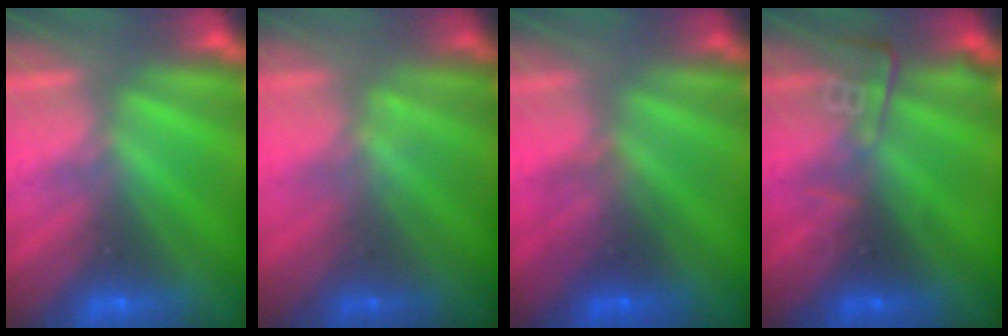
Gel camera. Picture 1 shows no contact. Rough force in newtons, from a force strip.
{"total": 1.4}
{"total": 1.7}
{"total": 2.7}